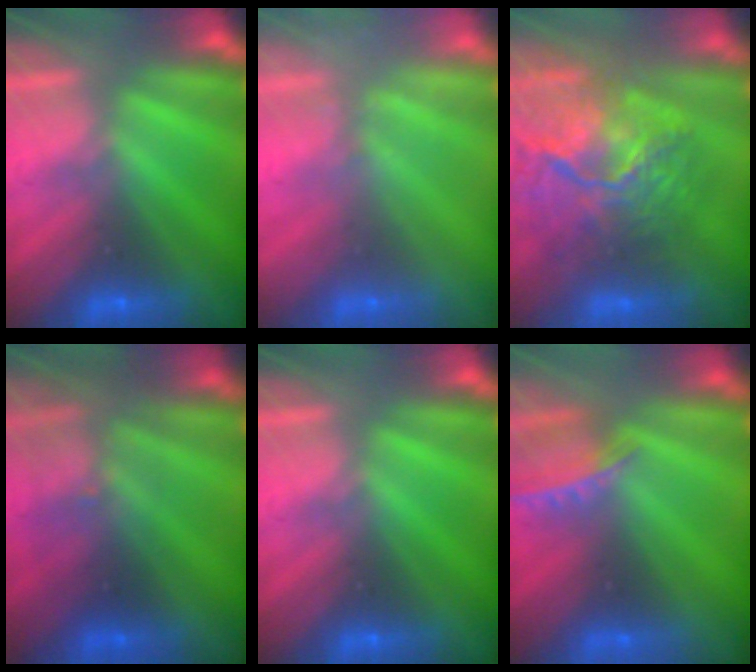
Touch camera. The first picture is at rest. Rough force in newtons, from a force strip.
{"total": 2.4}
{"total": 7.9}
{"total": 2.7}
{"total": 0.0}
{"total": 5.8}